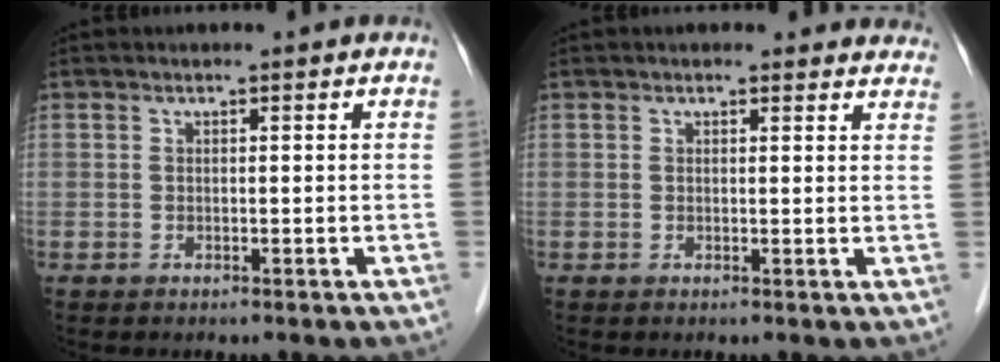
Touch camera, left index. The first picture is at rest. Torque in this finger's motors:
{"motor_torque": [0.28, -0.18, 0.01, 0.00]}